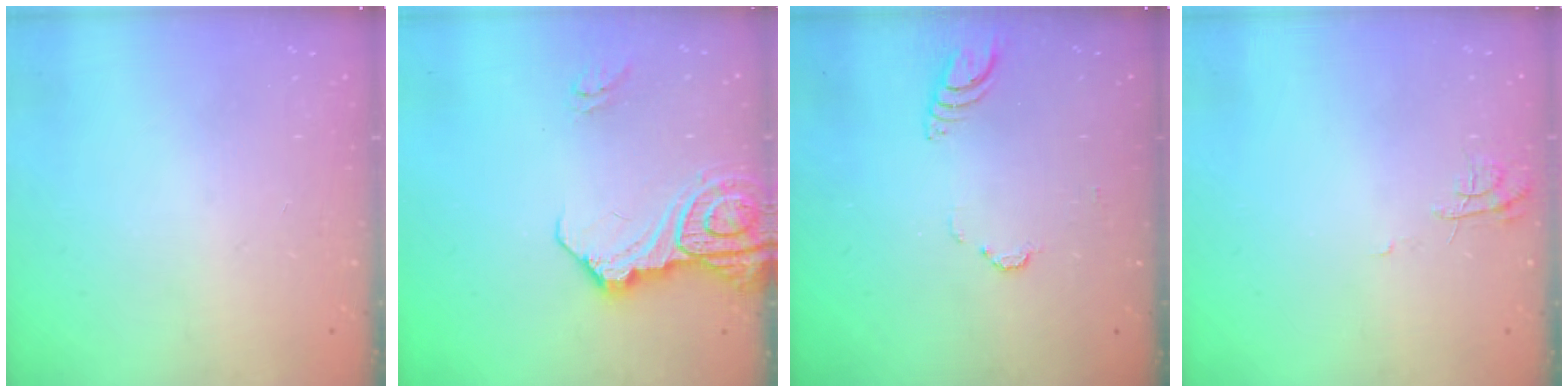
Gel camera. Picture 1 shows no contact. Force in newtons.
{"total": 13.4, "press": 13.3, "slide": 1.5}
{"total": 3.6, "press": 3.6, "slide": 0.5}
{"total": 4.6, "press": 4.6, "slide": 0.6}